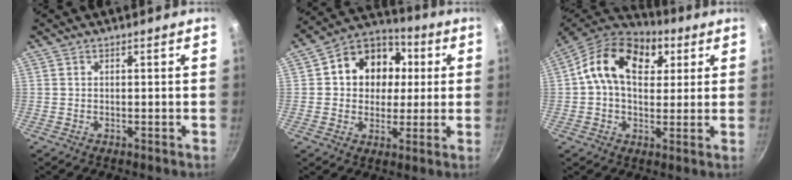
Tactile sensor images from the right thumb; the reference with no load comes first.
{"total": 14.5, "force": [2.5, 12.1, 7.7], "torque": [-0.089, 0.021, 0.024]}
{"total": 17.0, "force": [4.9, 11.6, 11.4], "torque": [-0.159, 0.009, 0.064]}